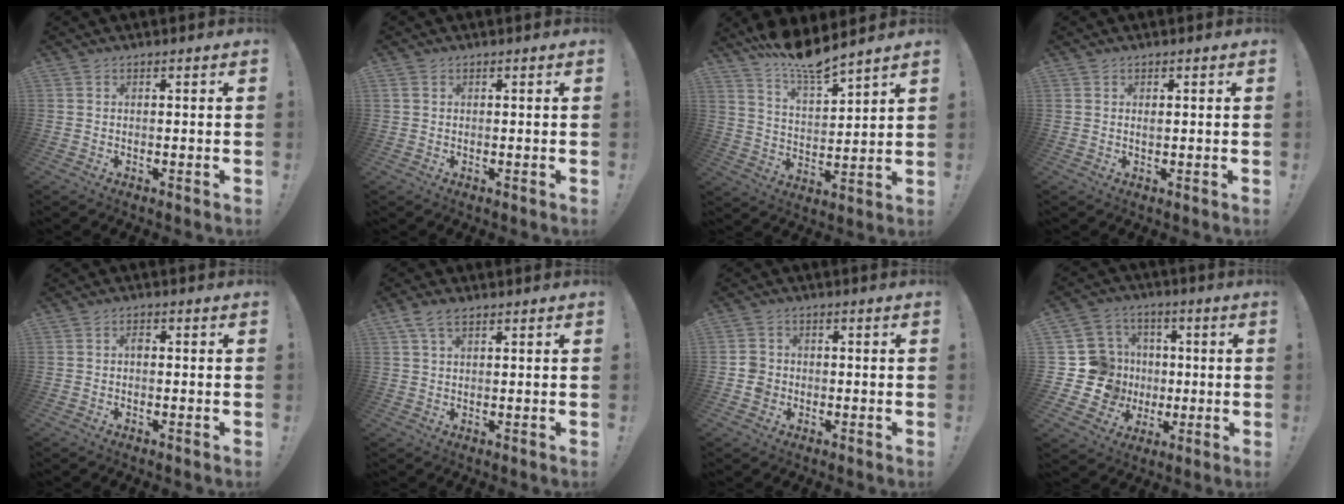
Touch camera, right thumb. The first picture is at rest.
{"total": 0.8, "force": [0.4, 0.7, 0.2], "torque": [-0.002, 0.001, 0.008]}
{"total": 10.3, "force": [9.7, 0.4, 3.4], "torque": [-0.070, -0.082, 0.169]}
{"total": 0.6, "force": [0.2, 0.5, 0.3], "torque": [-0.005, 0.002, 0.003]}
{"total": 1.3, "force": [-0.6, 0.7, 0.9], "torque": [-0.023, 0.007, -0.011]}
{"total": 4.8, "force": [2.7, 2.2, 3.3], "torque": [-0.064, -0.004, 0.051]}
{"total": 4.8, "force": [-1.4, 4.2, 1.7], "torque": [-0.025, 0.011, -0.025]}
{"total": 12.4, "force": [-1.0, 12.0, 2.9], "torque": [-0.038, 0.013, -0.002]}